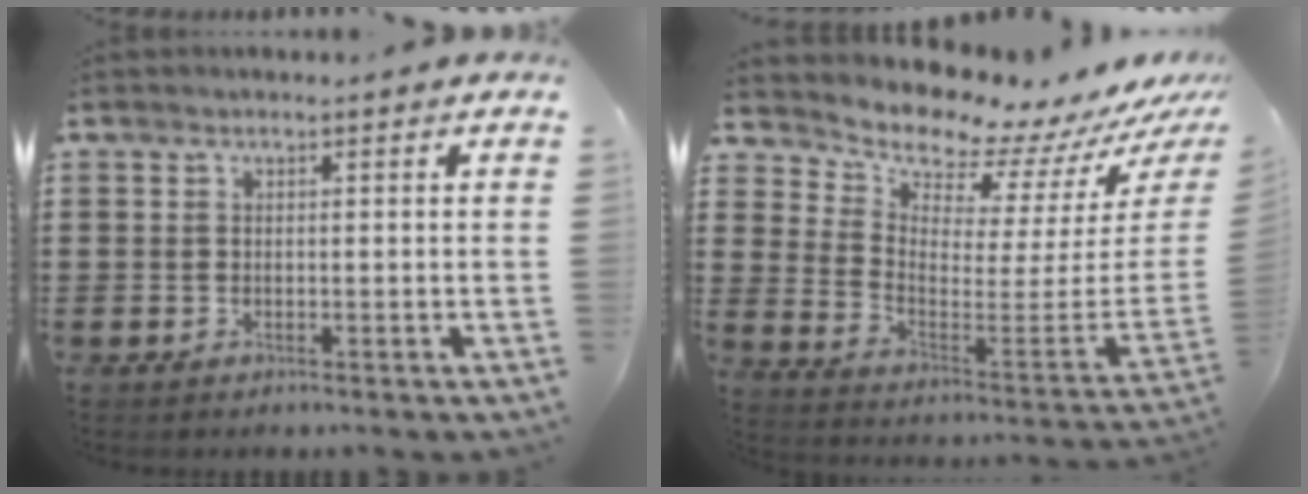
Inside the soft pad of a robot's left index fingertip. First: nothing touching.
{"total": 8.6, "force": [8.5, 1.2, 0.7], "torque": [-0.038, -0.100, 0.139]}